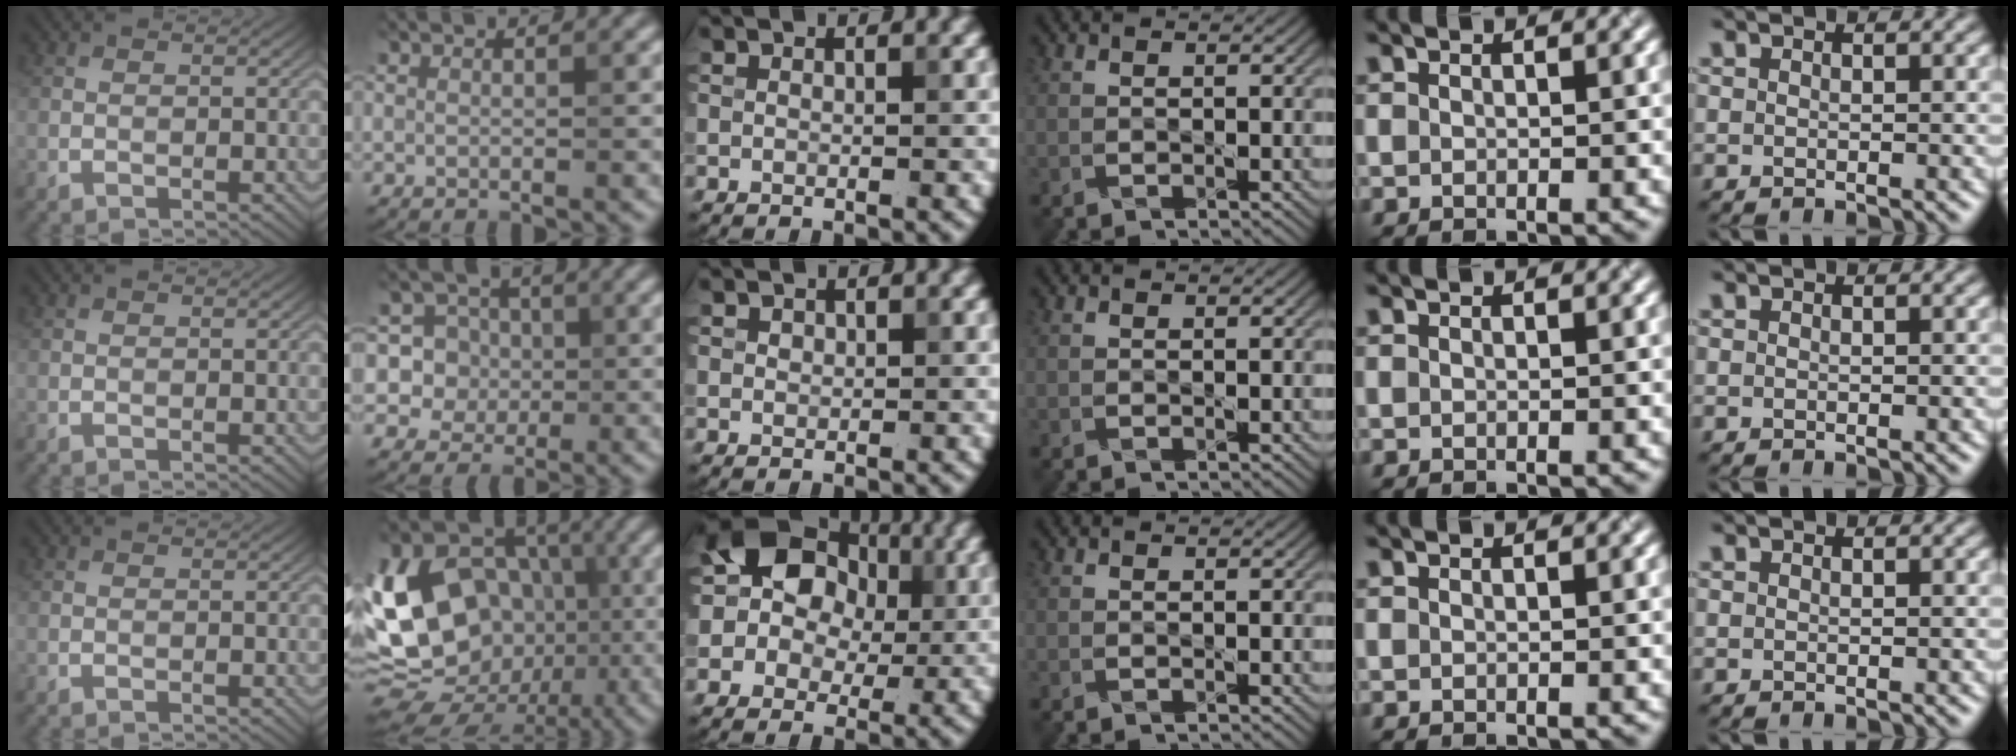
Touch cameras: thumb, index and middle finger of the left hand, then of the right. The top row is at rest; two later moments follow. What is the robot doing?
{"motion": "dispense", "object": "toothpaste"}